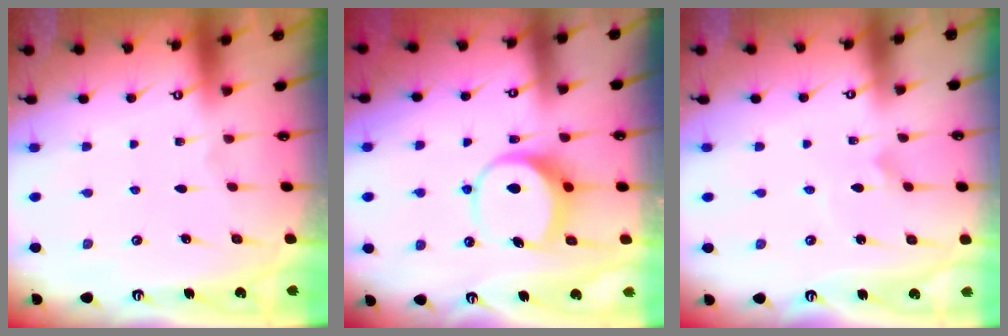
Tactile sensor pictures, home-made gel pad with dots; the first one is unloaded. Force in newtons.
{"total": 8.7, "press": 8.6, "slide": 1.4}
{"total": 1.7, "press": 1.7, "slide": 0.1}